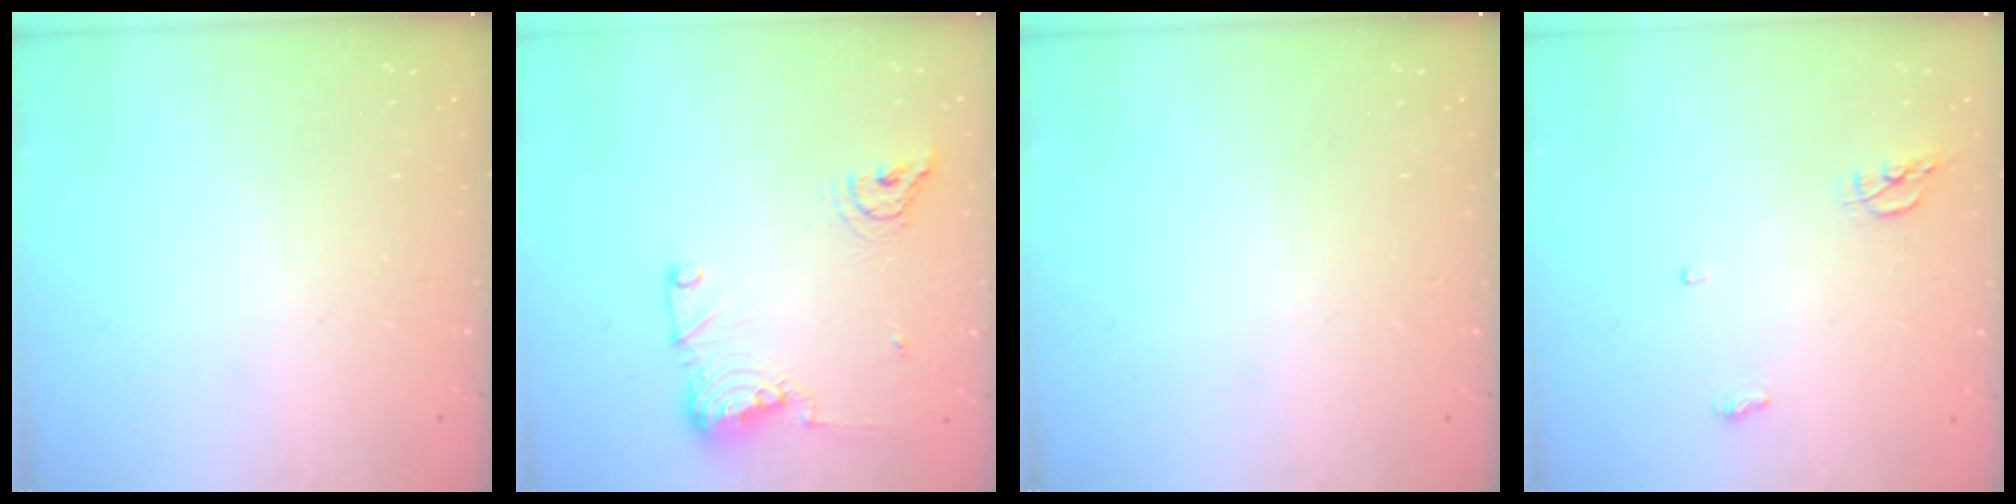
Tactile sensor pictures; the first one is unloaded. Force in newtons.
{"total": 11.6, "press": 11.5, "slide": 1.6}
{"total": 0.0}
{"total": 7.2, "press": 5.3, "slide": 4.9}